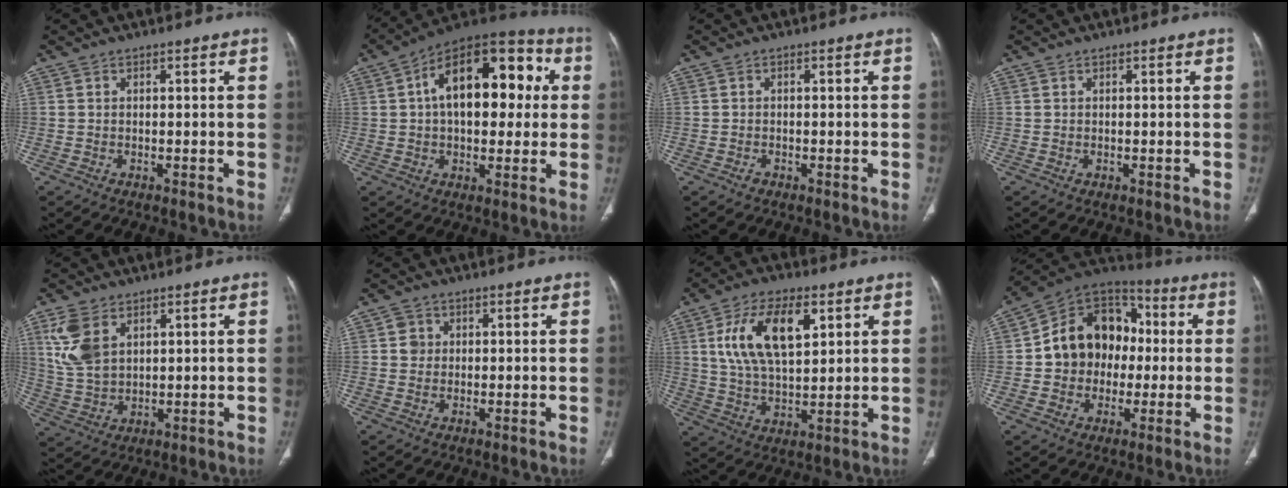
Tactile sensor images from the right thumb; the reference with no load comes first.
{"total": 21.1, "force": [3.7, 11.9, 17.1], "torque": [-0.223, 0.037, 0.046]}
{"total": 0.9, "force": [-0.6, 0.6, 0.3], "torque": [-0.006, 0.001, -0.011]}
{"total": 0.0}
{"total": 8.9, "force": [4.0, 5.3, 6.0], "torque": [-0.126, -0.010, 0.090]}
{"total": 2.2, "force": [0.4, 2.1, 0.6], "torque": [0.002, 0.001, 0.006]}
{"total": 14.8, "force": [5.1, 7.3, 11.8], "torque": [-0.209, -0.008, 0.098]}
{"total": 16.6, "force": [0.1, 13.4, 9.8], "torque": [-0.110, 0.035, -0.005]}